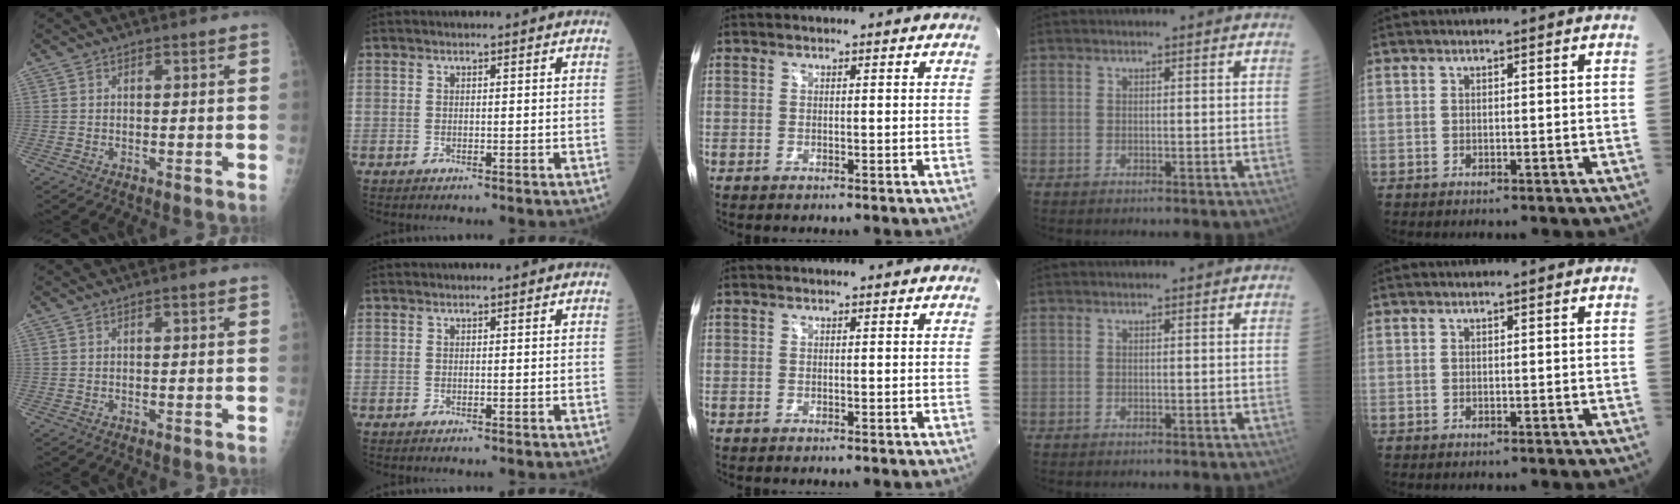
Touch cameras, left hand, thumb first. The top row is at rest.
{"thumb": {"total": 0.5, "force": [0.3, 0.0, 0.5], "torque": [-0.008, 0.001, 0.003]}}